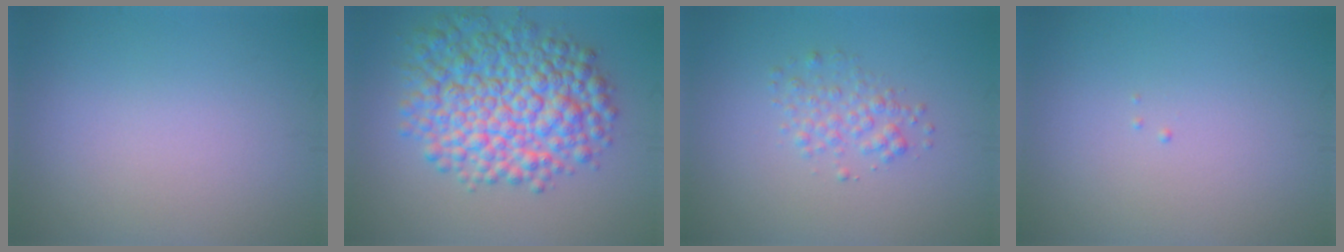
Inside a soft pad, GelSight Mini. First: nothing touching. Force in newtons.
{"total": 9.7, "press": 9.7, "slide": 0.2}
{"total": 2.0, "press": 2.0, "slide": 0.1}
{"total": 0.0}